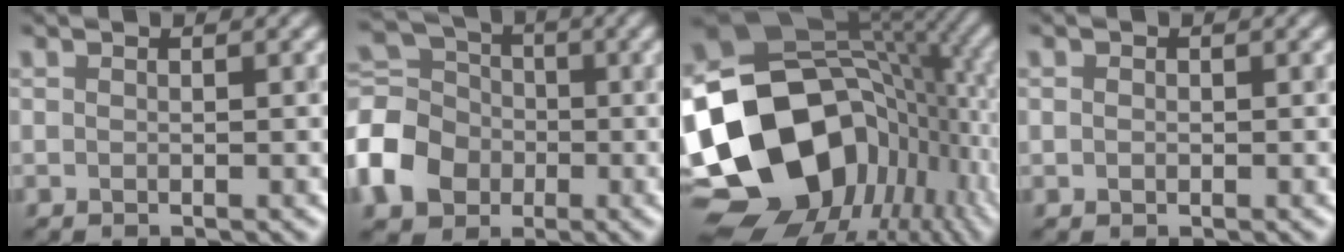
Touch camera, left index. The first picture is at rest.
{"total": 8.3, "force": [-2.6, 6.7, 4.1], "torque": [-0.103, 0.011, -0.078]}
{"total": 19.8, "force": [-4.0, 15.0, 12.4], "torque": [-0.254, -0.018, -0.054]}
{"total": 0.6, "force": [0.0, 0.5, 0.3], "torque": [-0.004, -0.001, -0.001]}